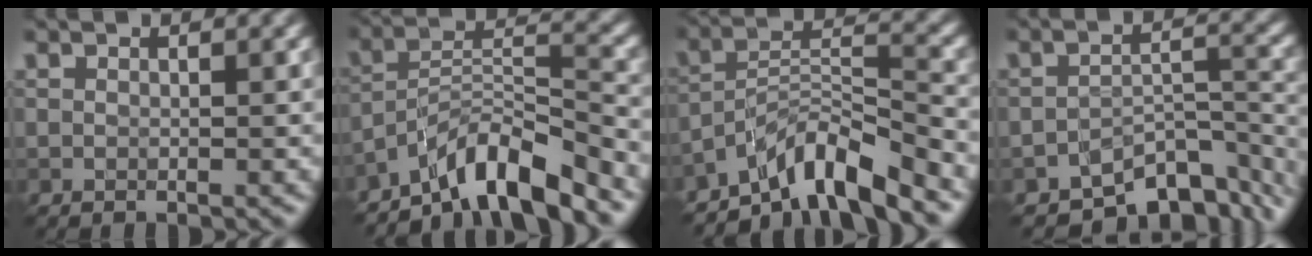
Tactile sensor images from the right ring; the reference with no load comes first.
{"total": 7.7, "force": [-6.4, 1.3, 4.0], "torque": [-0.057, 0.013, -0.119]}
{"total": 7.1, "force": [-6.0, 1.1, 3.7], "torque": [-0.052, 0.012, -0.111]}
{"total": 7.5, "force": [-5.9, 3.0, 3.5], "torque": [-0.033, -0.013, -0.089]}